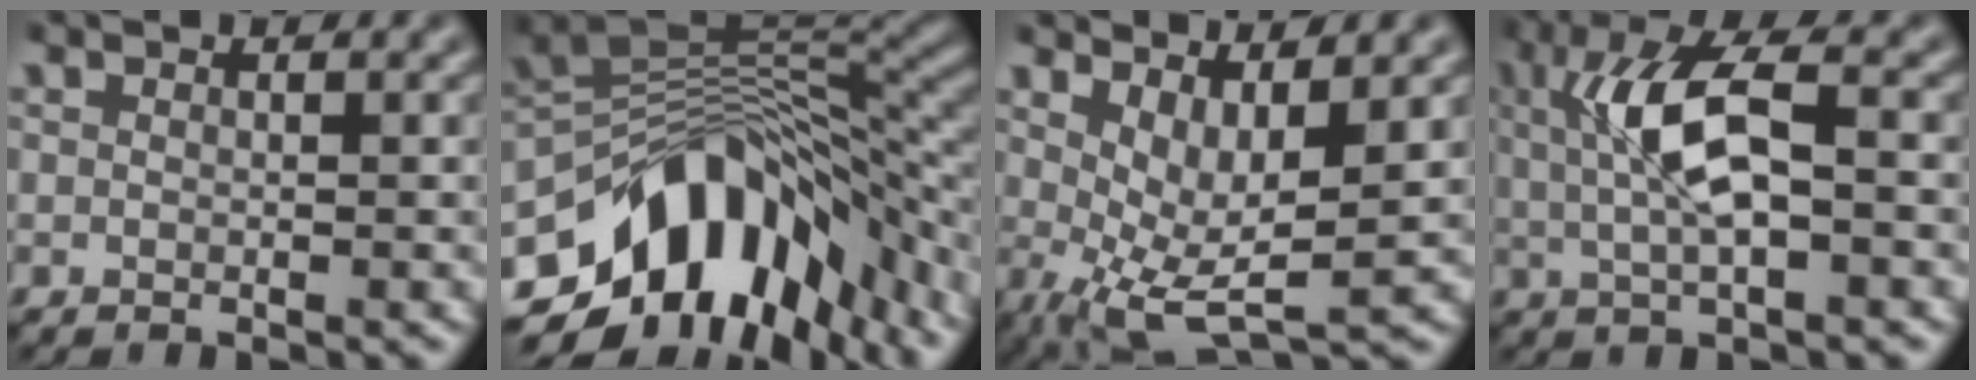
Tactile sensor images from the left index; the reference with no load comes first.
{"total": 13.6, "force": [-7.5, 7.4, 8.5], "torque": [-0.136, 0.006, -0.121]}
{"total": 6.0, "force": [0.8, 2.2, 5.5], "torque": [-0.096, -0.006, 0.028]}
{"total": 6.3, "force": [0.2, 1.9, 6.0], "torque": [-0.117, 0.011, 0.006]}